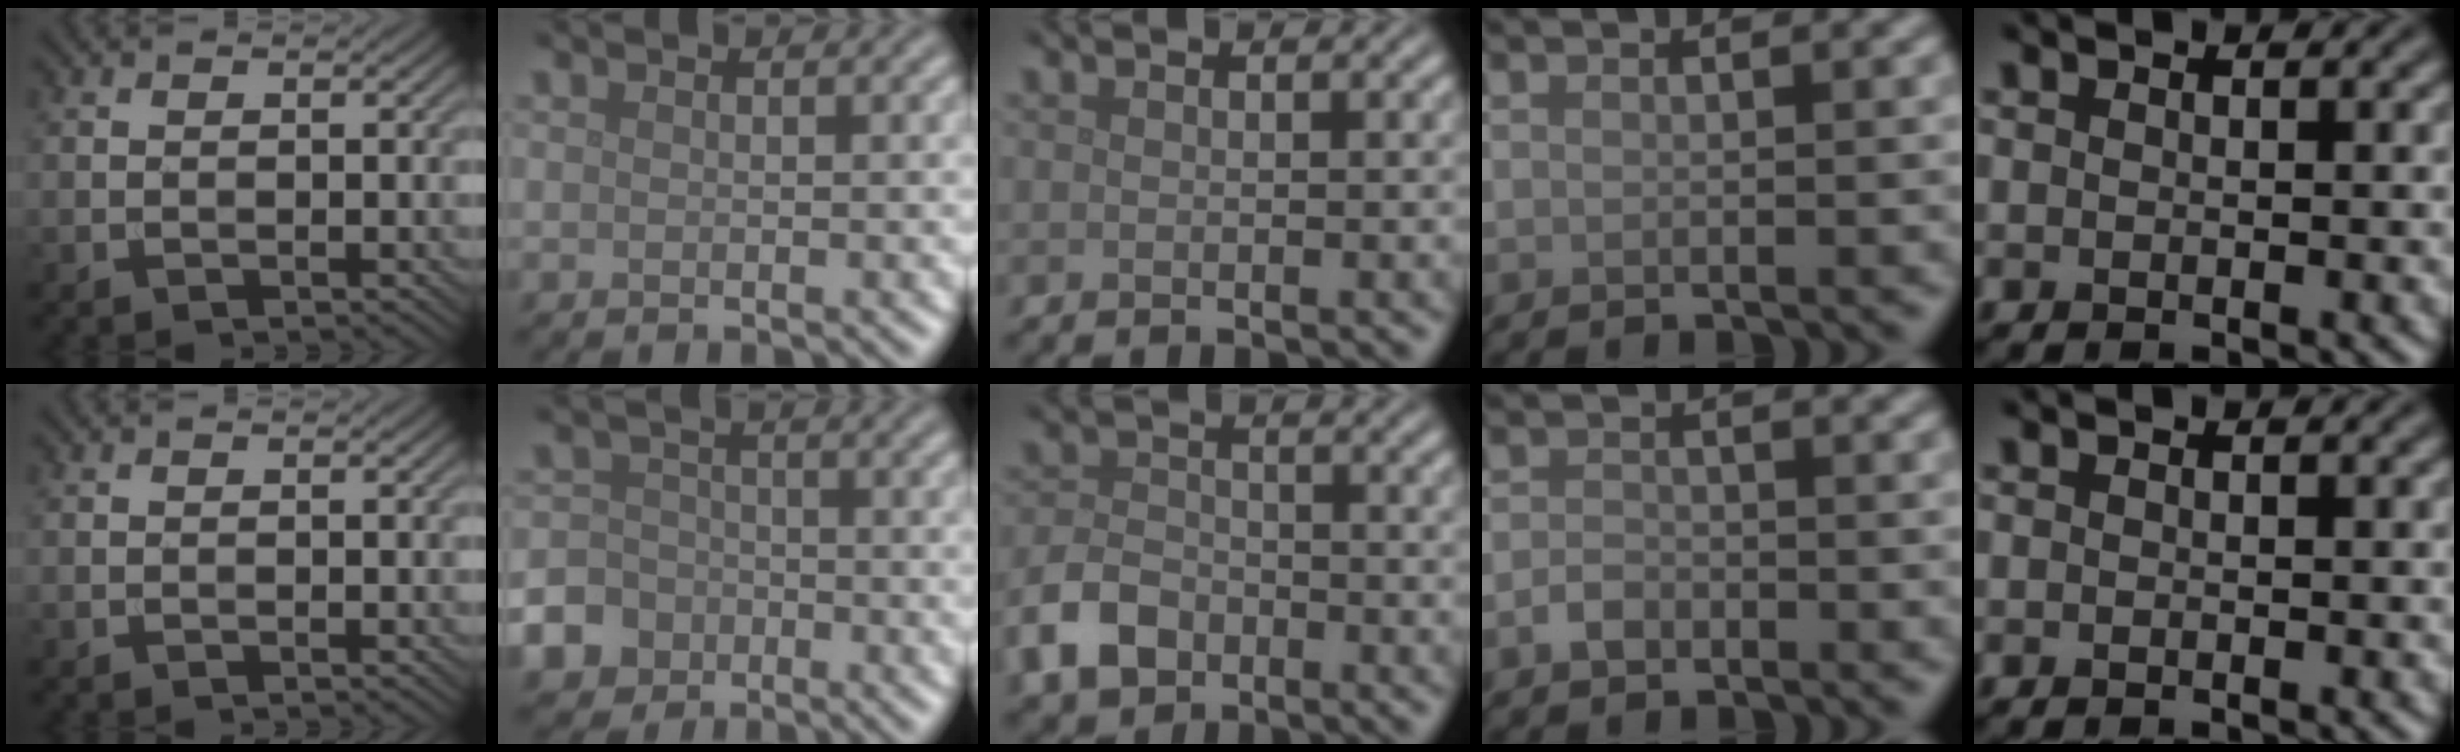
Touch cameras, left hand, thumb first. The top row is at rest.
{"index": {"total": 8.1, "force": [-4.5, 6.5, 1.6], "torque": [-0.038, -0.028, -0.096]}, "middle": {"total": 4.1, "force": [-2.3, 2.8, 2.0], "torque": [-0.042, -0.001, -0.051]}, "ring": {"total": 1.5, "force": [-0.8, 1.0, 0.7], "torque": [-0.012, 0.003, -0.019]}}